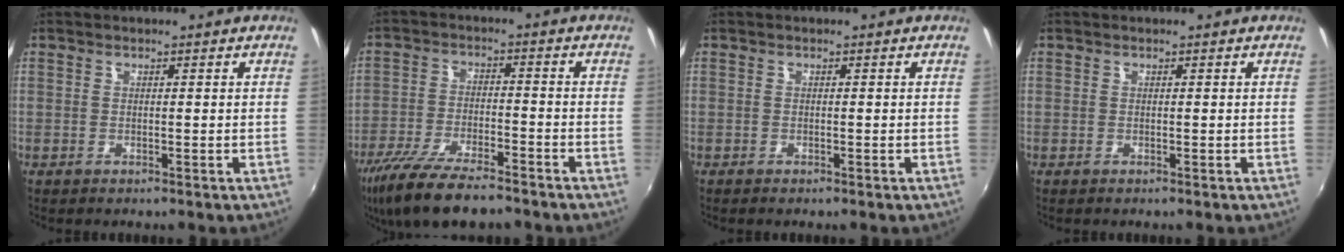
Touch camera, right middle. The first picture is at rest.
{"total": 14.8, "force": [-11.8, 3.6, 8.3], "torque": [-0.181, -0.033, -0.207]}
{"total": 0.0}
{"total": 0.0}